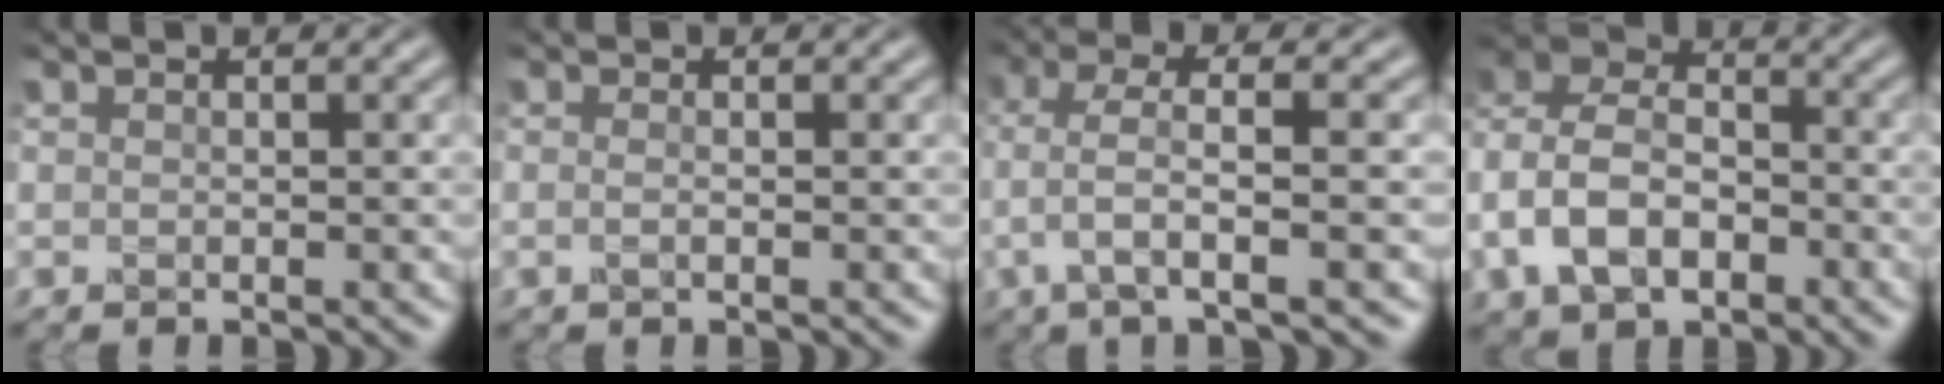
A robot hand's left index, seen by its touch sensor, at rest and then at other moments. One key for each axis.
{"total": 0.9, "fx": -0.1, "fy": 0.4, "fz": 0.8, "tx": -0.009, "ty": -0.001, "tz": -0.010}
{"total": 4.1, "fx": -0.6, "fy": 0.8, "fz": 3.9, "tx": -0.087, "ty": 0.013, "tz": -0.012}
{"total": 8.1, "fx": -1.8, "fy": 6.0, "fz": 5.1, "tx": -0.121, "ty": 0.006, "tz": -0.046}